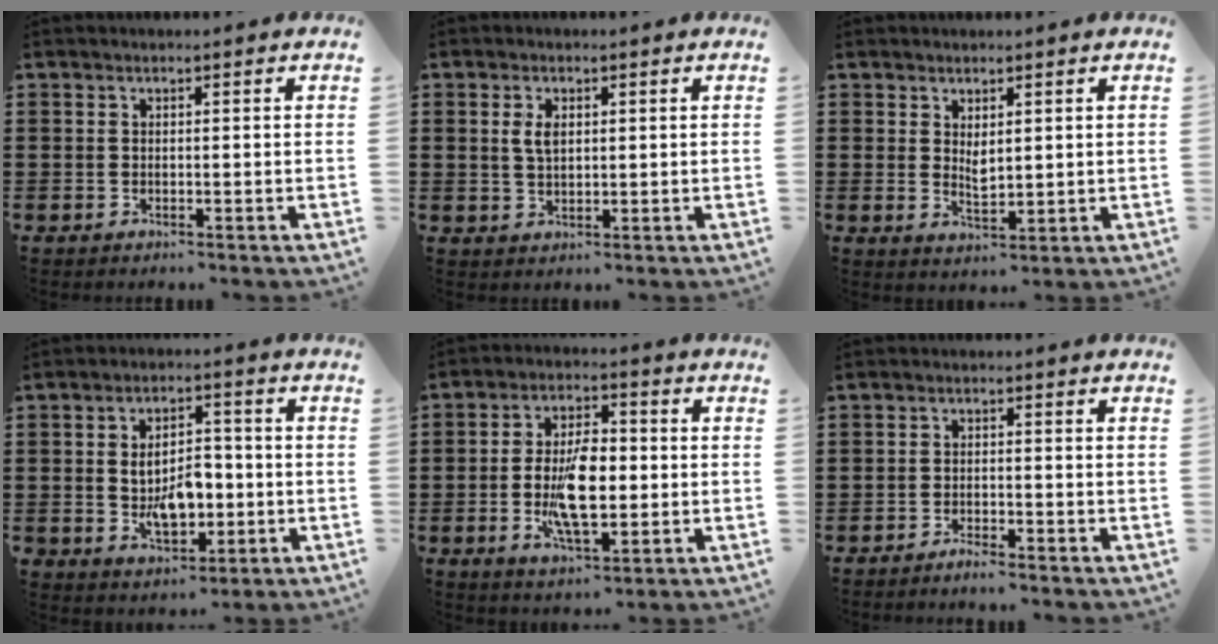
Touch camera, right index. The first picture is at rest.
{"total": 3.0, "force": [0.8, 1.5, 2.4], "torque": [-0.053, 0.007, 0.013]}
{"total": 2.1, "force": [1.1, 0.9, 1.6], "torque": [-0.031, 0.000, 0.022]}
{"total": 7.2, "force": [-1.0, 4.5, 5.6], "torque": [-0.095, 0.000, -0.025]}
{"total": 9.8, "force": [-1.4, 4.4, 8.6], "torque": [-0.174, -0.005, -0.031]}
{"total": 1.7, "force": [-1.7, -0.2, 0.4], "torque": [-0.008, 0.000, -0.032]}